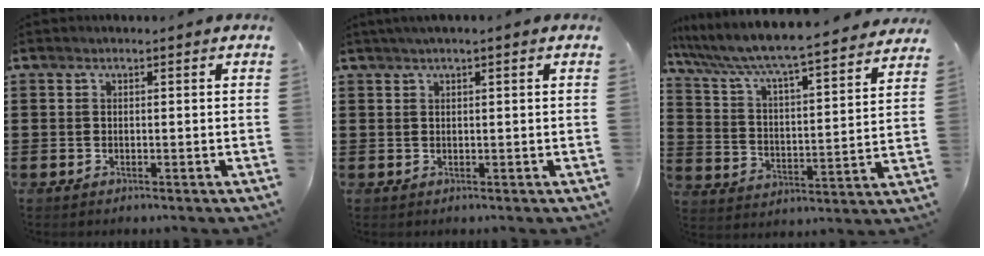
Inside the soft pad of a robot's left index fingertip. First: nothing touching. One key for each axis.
{"total": 1.2, "fx": 0.7, "fy": 0.0, "fz": 1.0, "tx": -0.018, "ty": 0.001, "tz": 0.013}
{"total": 5.6, "fx": 5.1, "fy": -0.2, "fz": 2.2, "tx": -0.070, "ty": -0.048, "tz": 0.077}